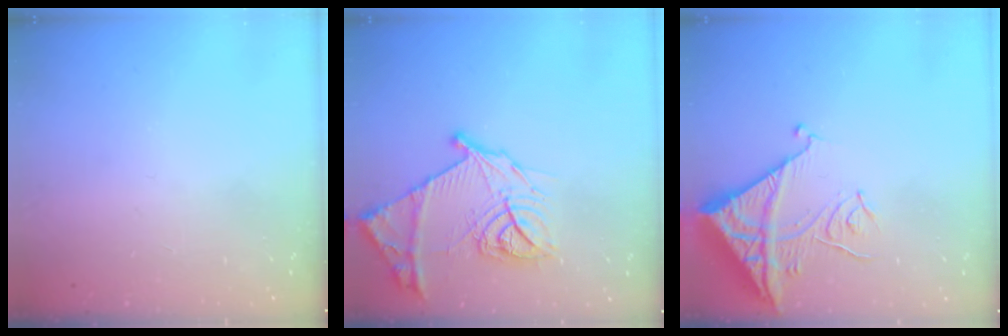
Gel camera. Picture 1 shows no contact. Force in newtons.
{"total": 19.1, "press": 19.0, "slide": 1.8}
{"total": 13.7, "press": 13.6, "slide": 1.1}